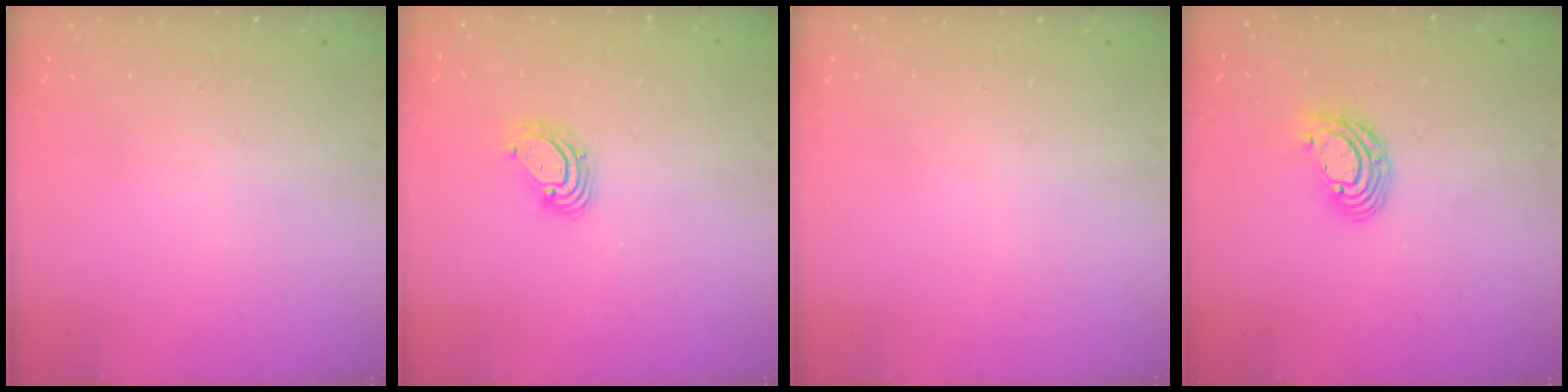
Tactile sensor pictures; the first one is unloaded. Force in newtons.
{"total": 5.6, "press": 5.6, "slide": 0.7}
{"total": 0.0}
{"total": 8.0, "press": 8.0, "slide": 0.4}